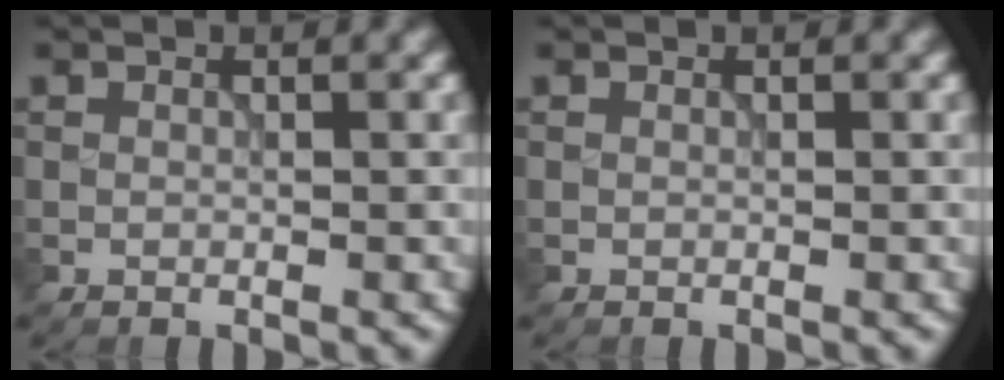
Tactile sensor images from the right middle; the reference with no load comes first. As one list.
[{"total": 0.0}]